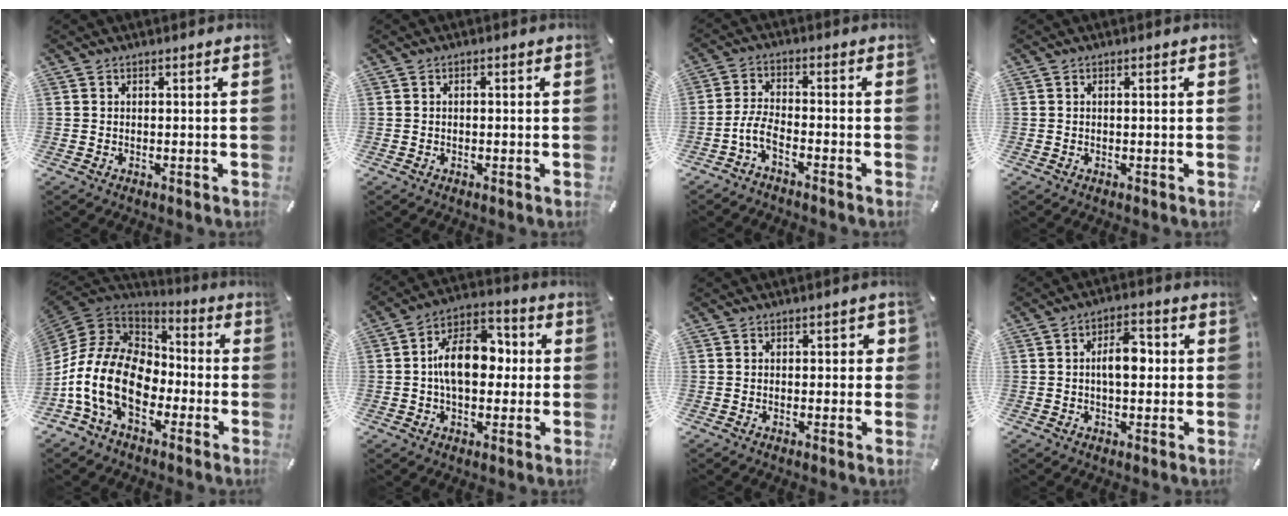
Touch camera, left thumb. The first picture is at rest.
{"total": 0.6, "force": [-0.1, 0.4, 0.5], "torque": [-0.010, 0.001, -0.003]}
{"total": 5.6, "force": [-3.4, 2.1, 3.9], "torque": [-0.092, 0.006, -0.067]}
{"total": 1.0, "force": [-0.1, 0.3, 0.9], "torque": [-0.017, 0.000, -0.002]}
{"total": 19.4, "force": [-6.8, 13.2, 12.5], "torque": [-0.280, 0.025, -0.118]}
{"total": 13.8, "force": [0.0, 8.6, 10.7], "torque": [-0.175, 0.007, 0.001]}
{"total": 2.1, "force": [-0.3, 1.3, 1.6], "torque": [-0.022, 0.005, -0.010]}
{"total": 7.2, "force": [0.2, 3.9, 6.1], "torque": [-0.090, 0.006, -0.003]}